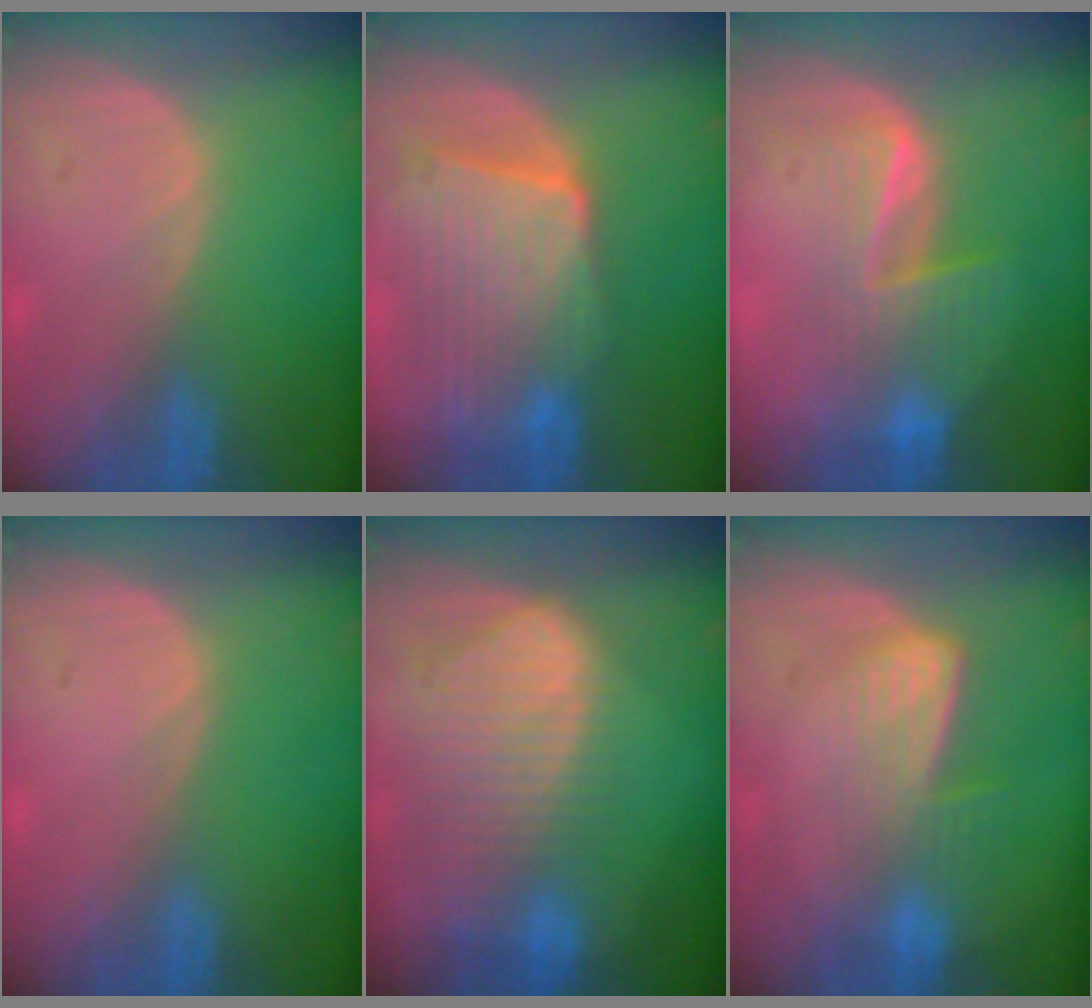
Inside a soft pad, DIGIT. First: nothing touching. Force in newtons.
{"total": 9.8, "press": 8.8, "slide": 4.3}
{"total": 6.8, "press": 6.4, "slide": 2.3}
{"total": 0.0}
{"total": 10.6, "press": 9.1, "slide": 5.4}
{"total": 7.2, "press": 6.0, "slide": 4.0}